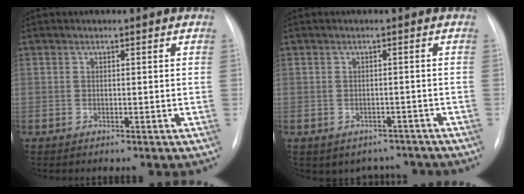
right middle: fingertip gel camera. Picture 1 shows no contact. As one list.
[{"total": 5.5, "force": [-4.4, 3.3, 0.2], "torque": [0.012, 0.019, -0.049]}]